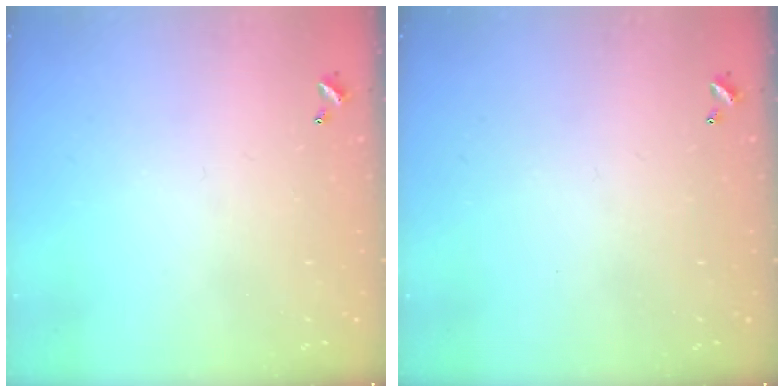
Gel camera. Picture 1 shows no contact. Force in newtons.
{"total": 0.0}